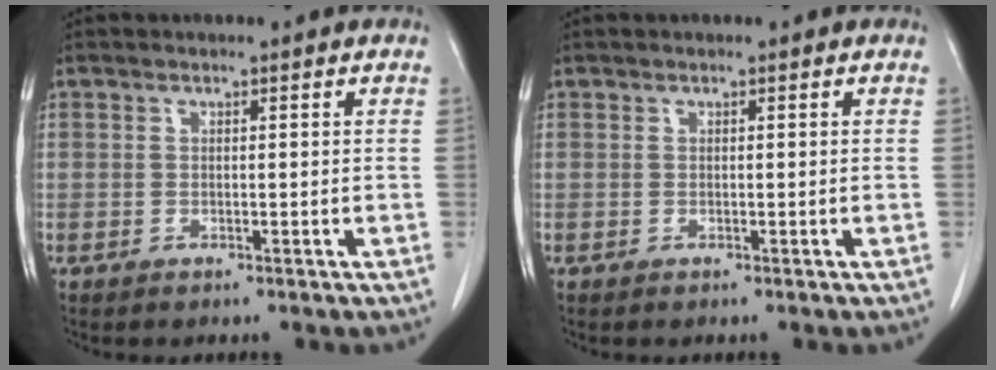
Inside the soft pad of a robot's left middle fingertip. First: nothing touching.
{"total": 0.0}